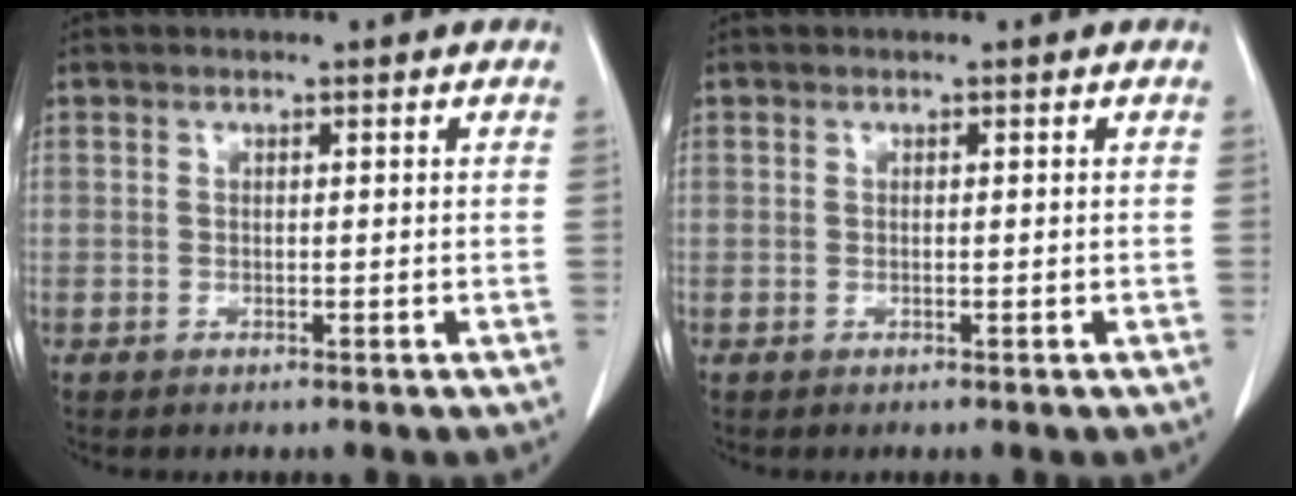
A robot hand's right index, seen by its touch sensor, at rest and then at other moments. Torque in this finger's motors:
{"motor_torque": [0.01, -0.01, 0.00, 0.00]}